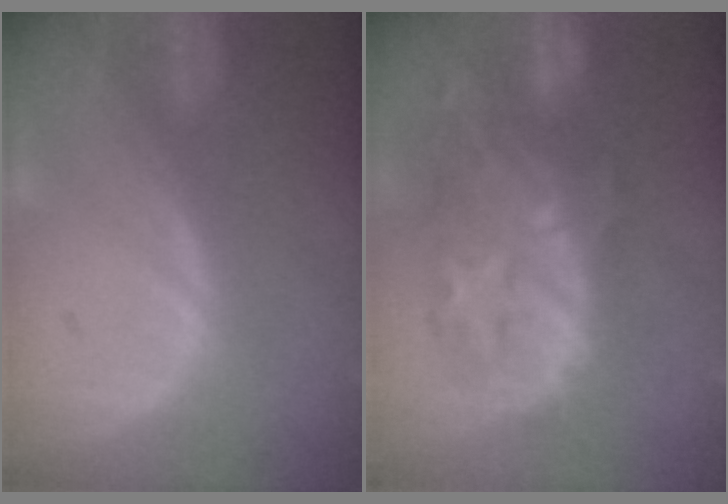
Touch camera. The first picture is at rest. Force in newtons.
{"total": 9.4, "press": 9.2, "slide": 1.7}